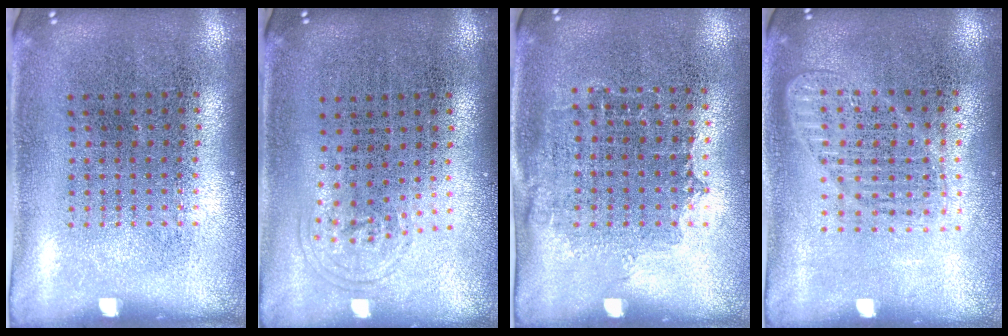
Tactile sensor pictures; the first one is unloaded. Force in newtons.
{"total": 0.8, "press": 0.6, "slide": 0.5}
{"total": 0.9, "press": 0.7, "slide": 0.6}
{"total": 1.3, "press": 1.3, "slide": 0.4}